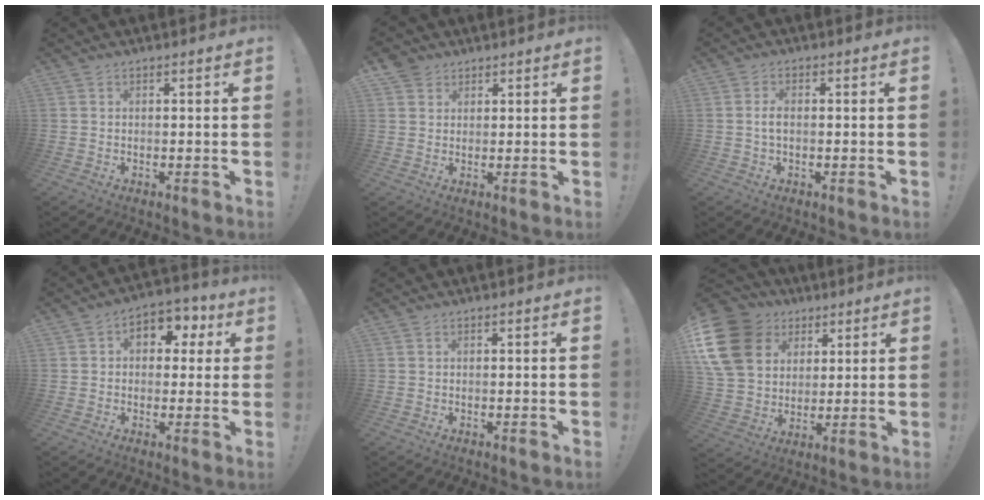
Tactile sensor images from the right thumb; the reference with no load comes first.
{"total": 3.6, "force": [2.5, 2.5, 0.5], "torque": [-0.007, -0.012, 0.046]}
{"total": 2.4, "force": [-0.2, 1.0, 2.2], "torque": [-0.043, 0.006, -0.003]}
{"total": 7.2, "force": [1.6, 5.8, 4.0], "torque": [-0.038, -0.002, 0.031]}
{"total": 0.0}
{"total": 18.4, "force": [6.5, 14.2, 9.8], "torque": [-0.170, -0.025, 0.130]}